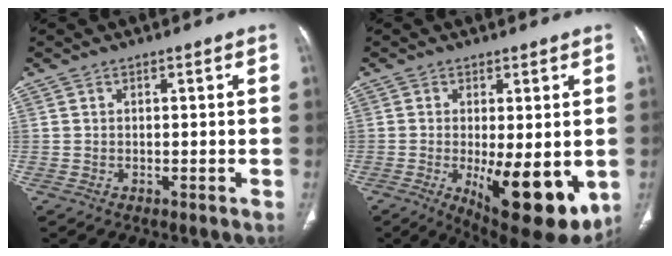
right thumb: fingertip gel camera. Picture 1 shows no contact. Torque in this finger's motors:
{"motor_torque": [2.54, 2.36, 0.71, -0.57, 0.50]}